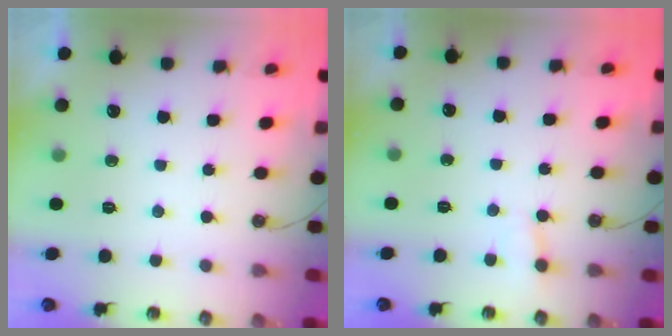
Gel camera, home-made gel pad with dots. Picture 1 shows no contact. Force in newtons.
{"total": 3.7, "press": 3.6, "slide": 0.5}